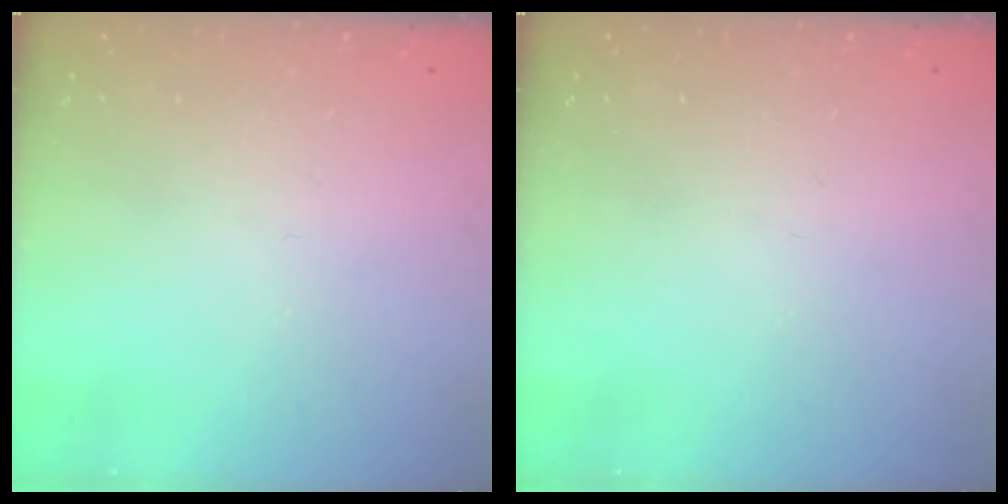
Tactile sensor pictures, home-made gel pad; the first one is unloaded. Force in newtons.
{"total": 0.0}